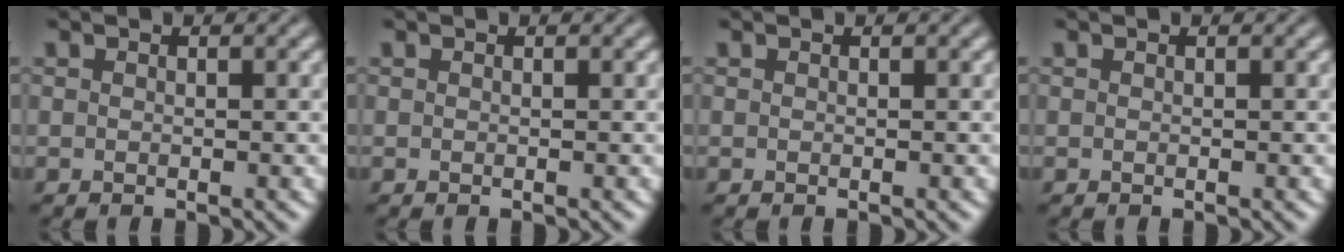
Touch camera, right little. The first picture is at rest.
{"total": 0.0}
{"total": 0.0}
{"total": 0.0}